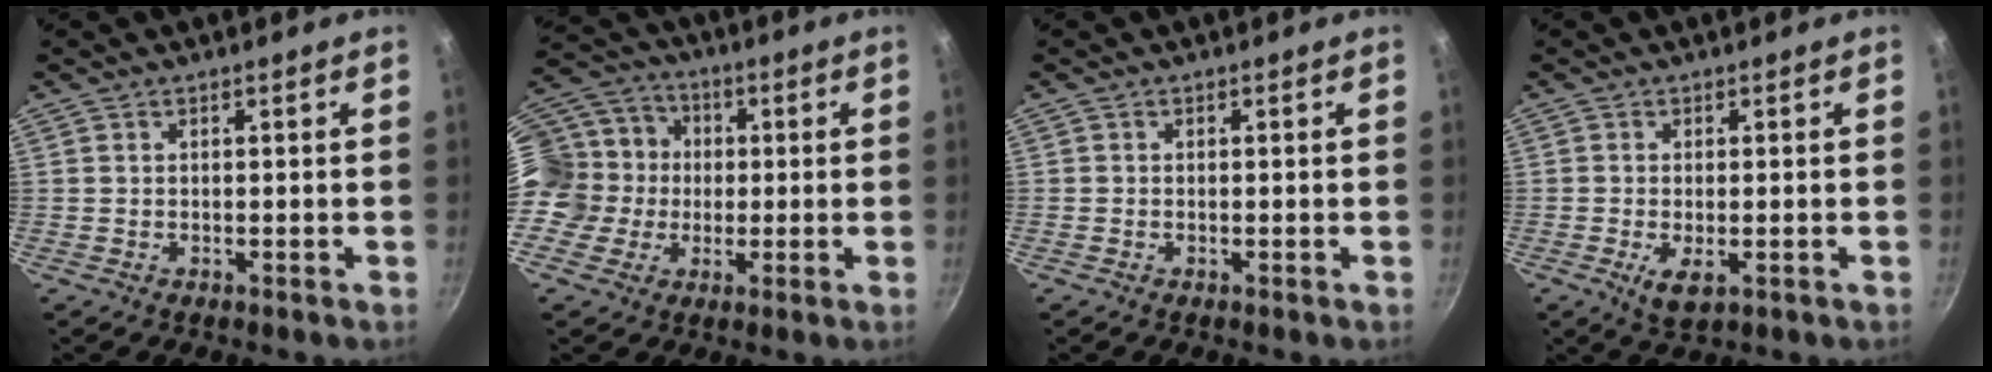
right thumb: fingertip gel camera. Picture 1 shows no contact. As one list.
[{"total": 13.9, "force": [0.0, 12.5, 6.2], "torque": [-0.095, 0.030, -0.011]}, {"total": 0.0}, {"total": 4.3, "force": [-1.3, 1.8, 3.6], "torque": [-0.069, -0.010, -0.019]}]